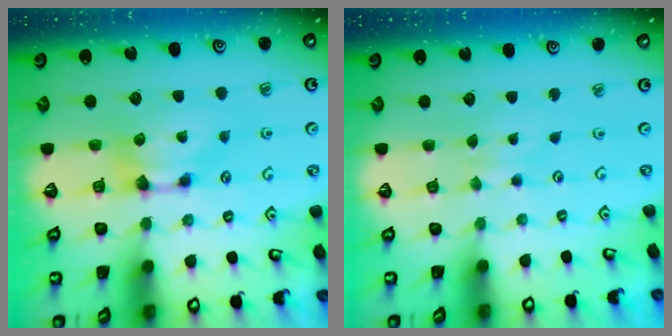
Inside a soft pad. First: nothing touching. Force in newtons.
{"total": 2.8, "press": 2.7, "slide": 0.4}